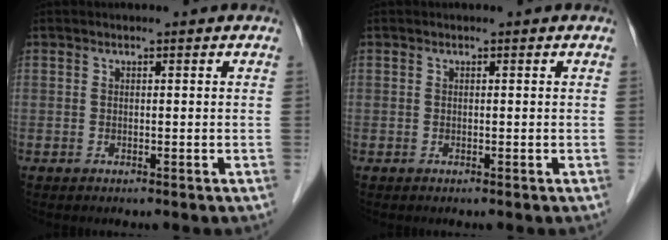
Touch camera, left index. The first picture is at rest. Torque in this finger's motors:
{"motor_torque": [0.01, 0.01, -0.01, 0.00]}